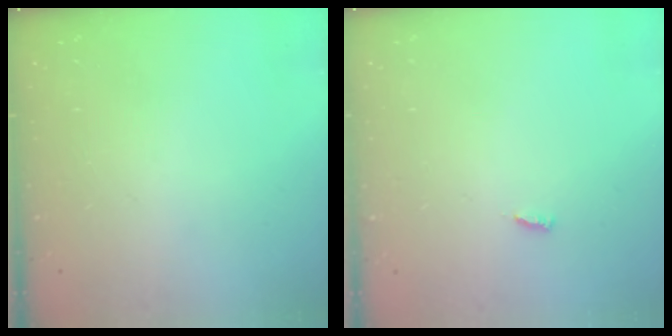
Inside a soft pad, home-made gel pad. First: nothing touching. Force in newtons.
{"total": 3.0, "press": 3.0, "slide": 0.0}